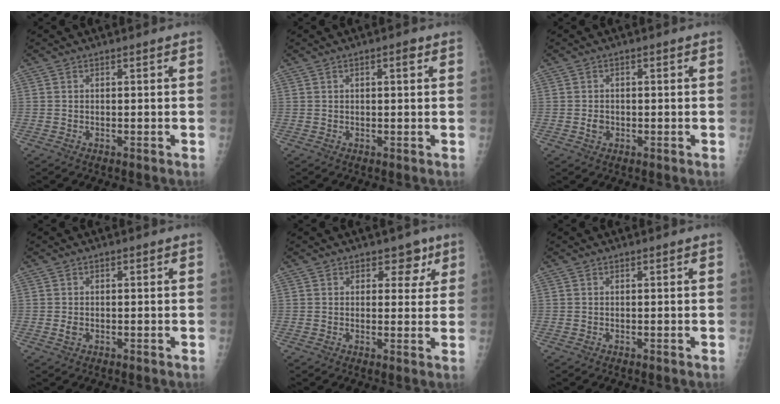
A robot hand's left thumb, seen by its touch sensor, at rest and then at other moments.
{"total": 1.9, "force": [0.7, 0.7, 1.6], "torque": [-0.021, 0.002, 0.009]}
{"total": 1.7, "force": [-0.6, 1.5, 0.6], "torque": [-0.001, 0.002, -0.010]}
{"total": 1.2, "force": [-0.3, 0.9, 0.6], "torque": [-0.007, -0.002, -0.007]}
{"total": 4.1, "force": [2.3, 3.0, 1.6], "torque": [0.017, -0.010, 0.025]}
{"total": 0.0}